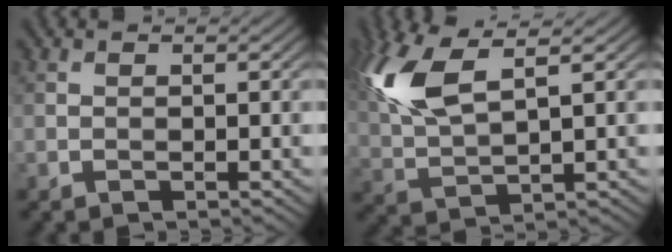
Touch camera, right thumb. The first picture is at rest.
{"total": 9.8, "force": [4.3, 3.4, 8.1], "torque": [-0.205, 0.017, 0.084]}